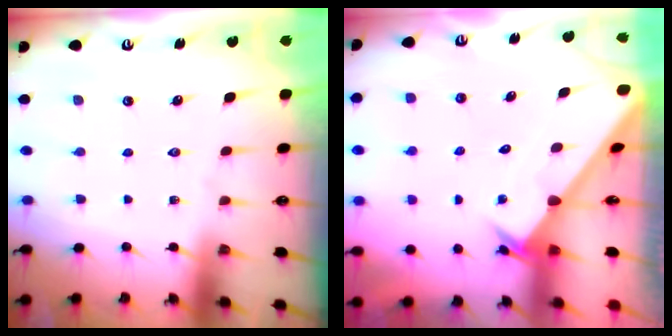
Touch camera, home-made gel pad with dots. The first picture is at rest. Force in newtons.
{"total": 2.4, "press": 2.4, "slide": 0.2}